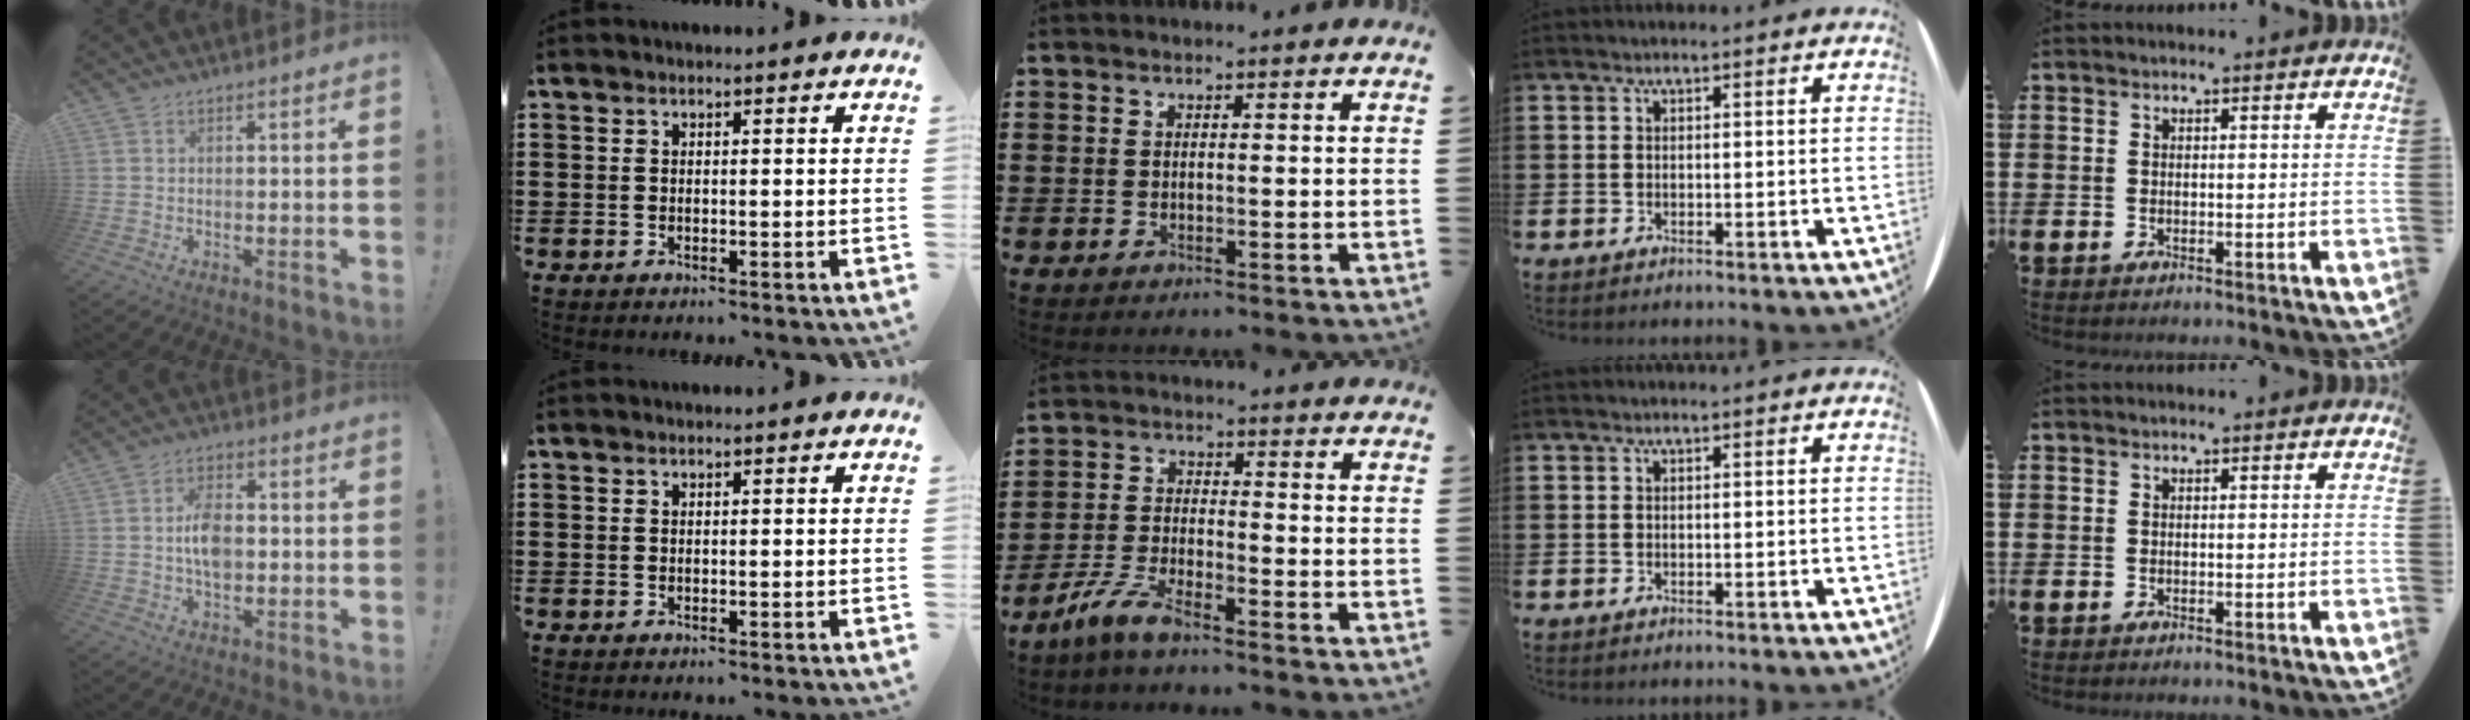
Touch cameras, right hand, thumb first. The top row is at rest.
{"thumb": {"total": 8.2, "force": [-0.8, 5.1, 6.4], "torque": [-0.107, 0.010, -0.015]}, "middle": {"total": 5.6, "force": [-4.7, 0.6, 3.0], "torque": [-0.083, -0.009, -0.097]}}